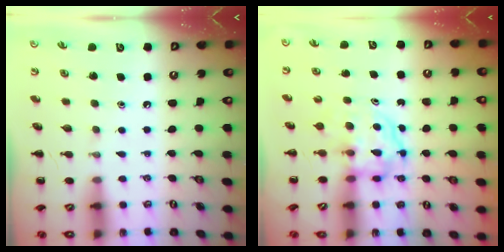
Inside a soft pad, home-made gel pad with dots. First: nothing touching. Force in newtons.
{"total": 3.7, "press": 3.7, "slide": 0.2}